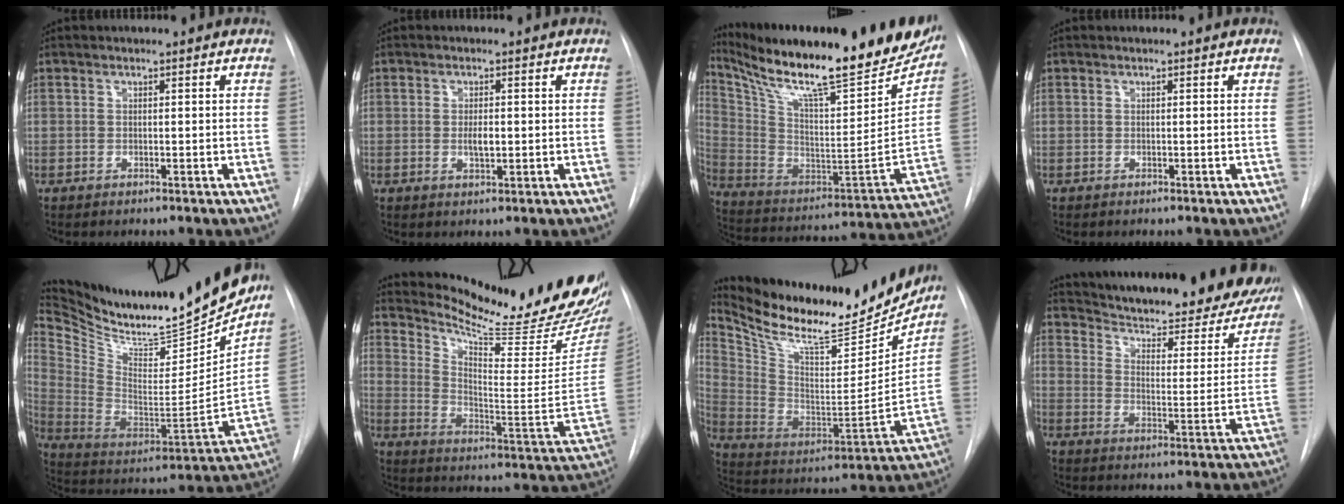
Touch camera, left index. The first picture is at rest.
{"total": 2.1, "force": [-0.4, 0.8, 1.9], "torque": [-0.038, -0.007, -0.006]}
{"total": 31.2, "force": [24.8, 5.5, 18.2], "torque": [-0.314, -0.048, 0.363]}
{"total": 0.0}
{"total": 29.7, "force": [26.6, 4.7, 12.3], "torque": [-0.228, -0.085, 0.404]}
{"total": 25.5, "force": [22.6, 2.2, 11.6], "torque": [-0.188, -0.112, 0.307]}
{"total": 26.3, "force": [23.2, 5.9, 10.8], "torque": [-0.200, -0.051, 0.354]}
{"total": 29.6, "force": [25.5, 6.6, 13.5], "torque": [-0.211, -0.067, 0.319]}